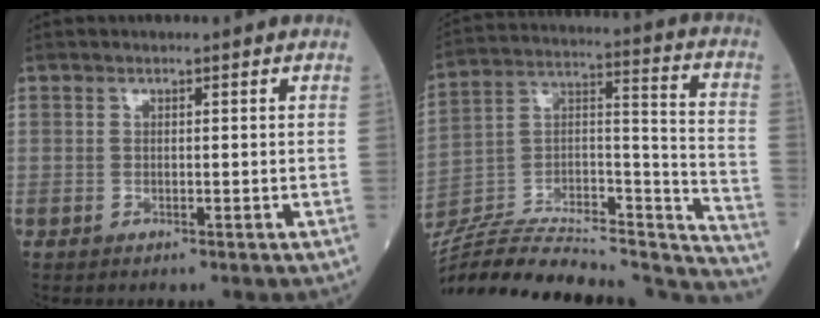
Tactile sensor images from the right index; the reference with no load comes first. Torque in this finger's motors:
{"motor_torque": [0.28, -1.18, 0.36, 0.16]}